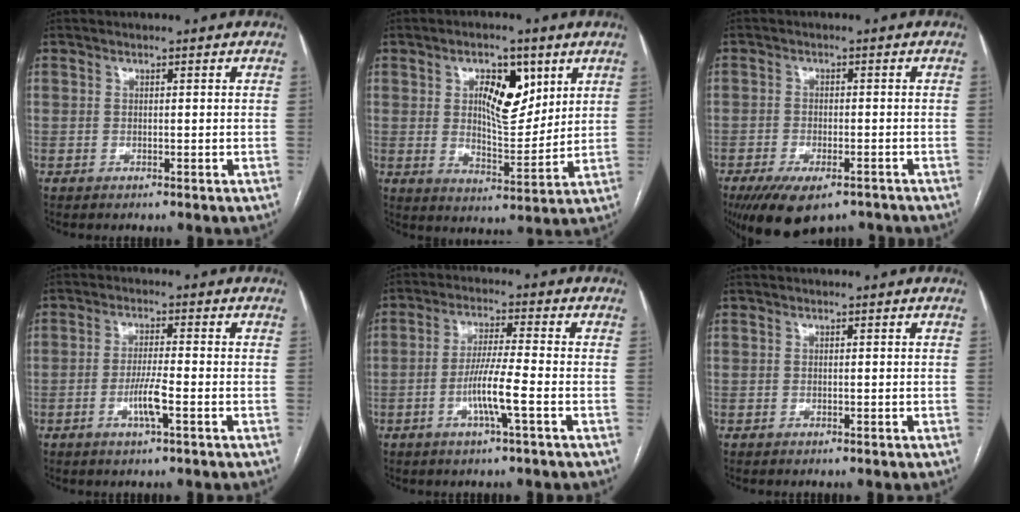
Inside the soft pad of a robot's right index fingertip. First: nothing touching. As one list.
[{"total": 9.5, "force": [3.7, 4.1, 7.7], "torque": [-0.123, 0.005, 0.065]}, {"total": 10.4, "force": [-7.5, 4.3, 5.9], "torque": [-0.098, -0.009, -0.116]}, {"total": 6.0, "force": [-2.5, 0.3, 5.4], "torque": [-0.107, -0.004, -0.047]}, {"total": 6.7, "force": [-2.3, -0.4, 6.3], "torque": [-0.123, -0.003, -0.047]}, {"total": 0.0}]